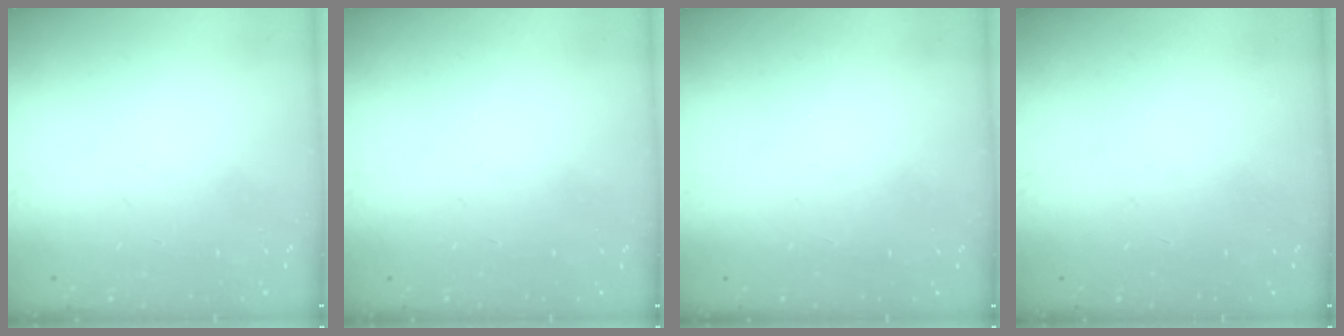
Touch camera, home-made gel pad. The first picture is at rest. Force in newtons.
{"total": 0.0}
{"total": 1.5, "press": 1.5, "slide": 0.1}
{"total": 0.0}